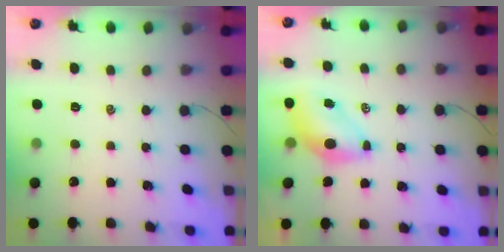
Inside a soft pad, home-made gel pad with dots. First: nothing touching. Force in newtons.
{"total": 6.7, "press": 6.6, "slide": 1.2}